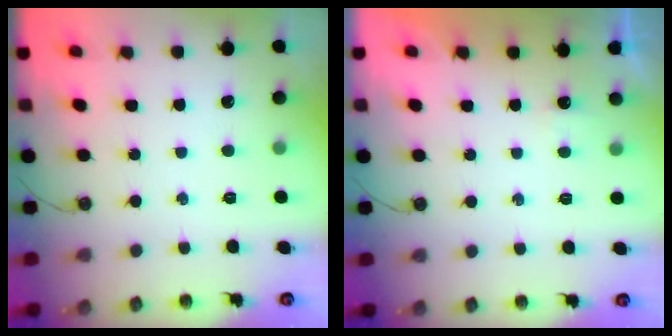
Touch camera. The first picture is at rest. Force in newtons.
{"total": 7.5, "press": 1.8, "slide": 7.3}